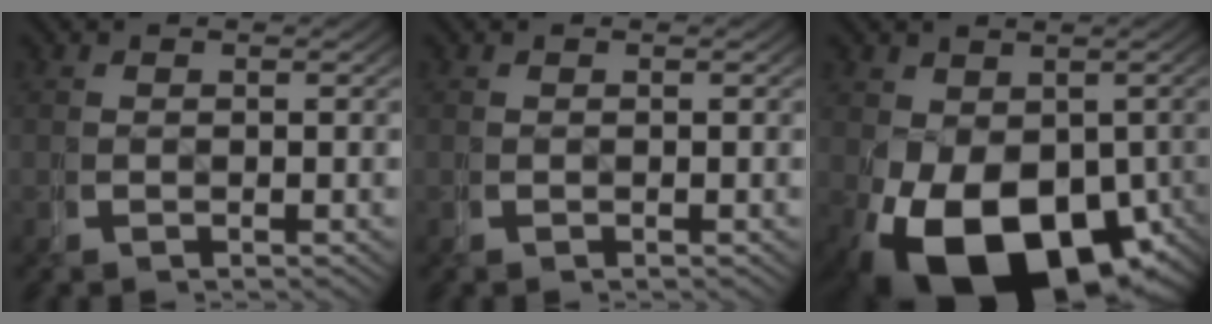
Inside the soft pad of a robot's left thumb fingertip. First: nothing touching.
{"total": 0.0}
{"total": 13.1, "force": [-4.7, 8.0, 9.2], "torque": [-0.175, -0.064, -0.032]}